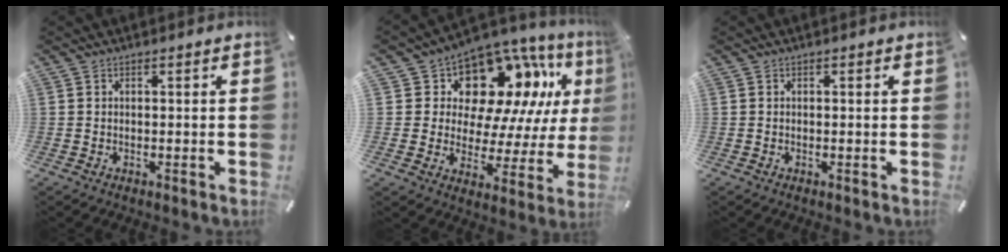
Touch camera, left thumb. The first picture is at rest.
{"total": 13.3, "force": [7.1, 9.3, 6.2], "torque": [-0.096, -0.071, 0.128]}
{"total": 0.0}